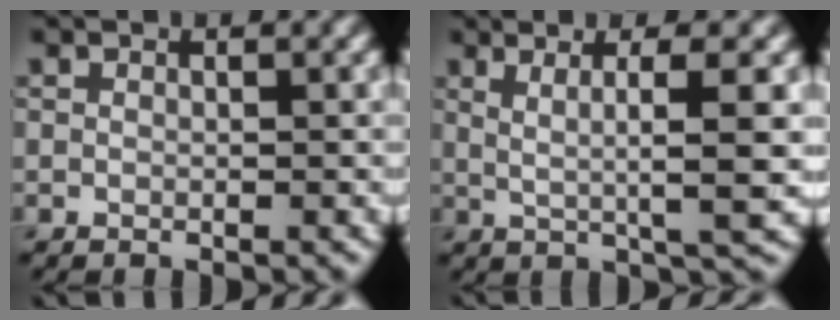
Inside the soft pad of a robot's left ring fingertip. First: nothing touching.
{"total": 5.0, "force": [1.1, 0.9, 4.8], "torque": [-0.078, 0.001, 0.021]}